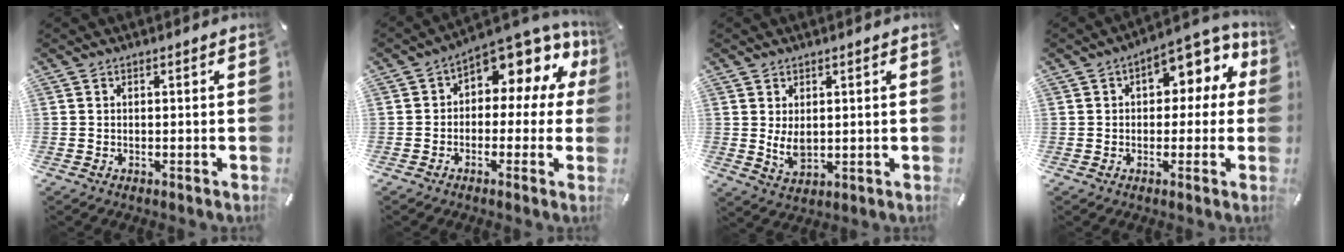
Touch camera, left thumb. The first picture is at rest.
{"total": 8.5, "force": [4.6, 4.8, 5.3], "torque": [-0.071, -0.054, 0.077]}
{"total": 4.8, "force": [0.7, 3.2, 3.6], "torque": [-0.080, -0.007, 0.011]}
{"total": 8.8, "force": [3.0, 5.8, 5.9], "torque": [-0.068, -0.021, 0.045]}